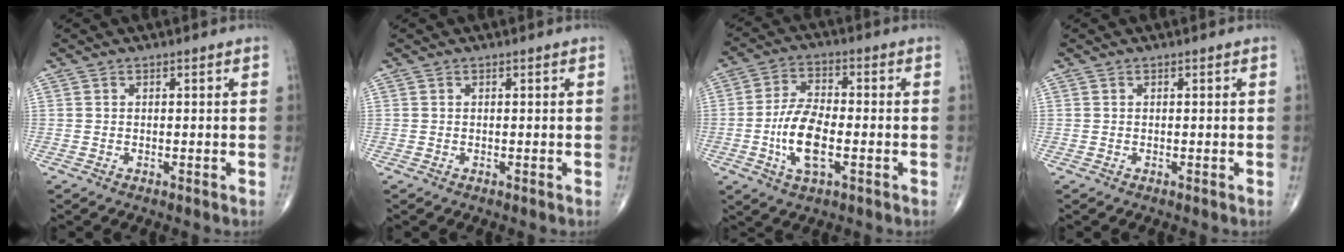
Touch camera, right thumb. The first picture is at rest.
{"total": 0.0}
{"total": 10.1, "force": [-2.4, 4.4, 8.8], "torque": [-0.173, 0.011, -0.048]}
{"total": 0.0}